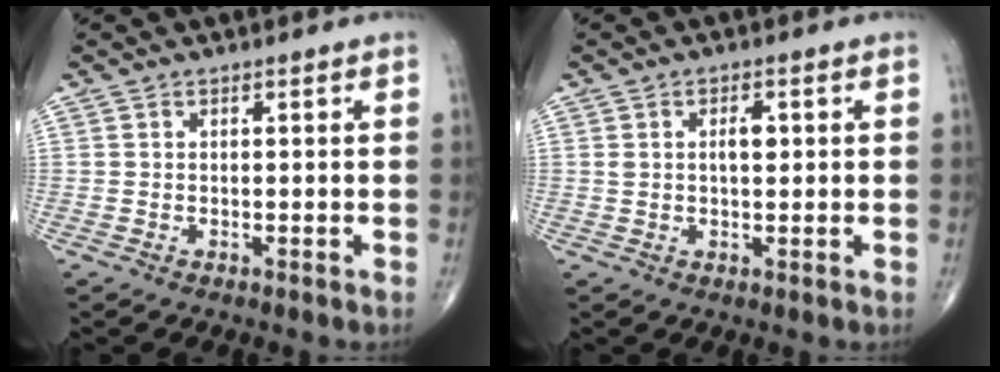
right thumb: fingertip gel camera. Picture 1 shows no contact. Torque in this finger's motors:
{"motor_torque": [0.08, 0.10, 0.22, 0.21, 0.02]}